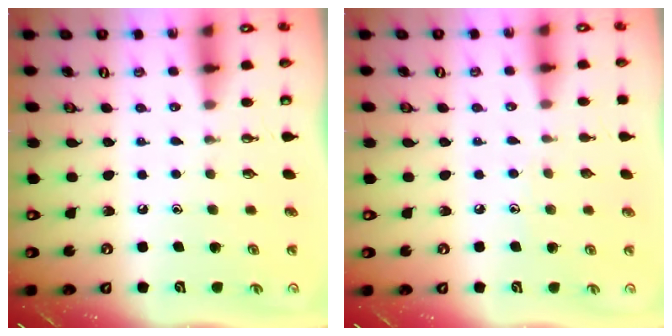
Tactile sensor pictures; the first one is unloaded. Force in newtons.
{"total": 3.7, "press": 3.7, "slide": 0.4}